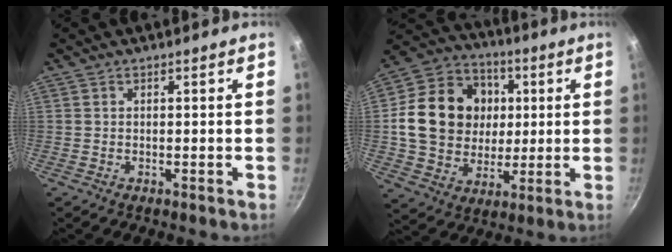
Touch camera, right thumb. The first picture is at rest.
{"total": 20.2, "force": [2.5, 16.8, 10.9], "torque": [-0.170, 0.019, 0.046]}